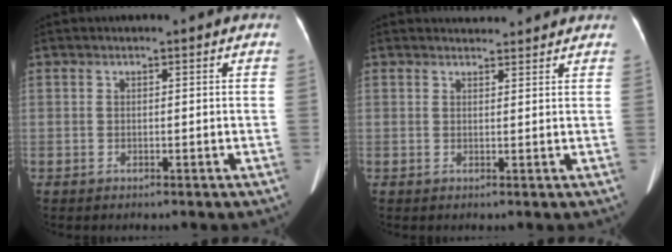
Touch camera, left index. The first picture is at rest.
{"total": 3.7, "force": [3.6, 0.8, 0.4], "torque": [-0.009, 0.017, 0.044]}